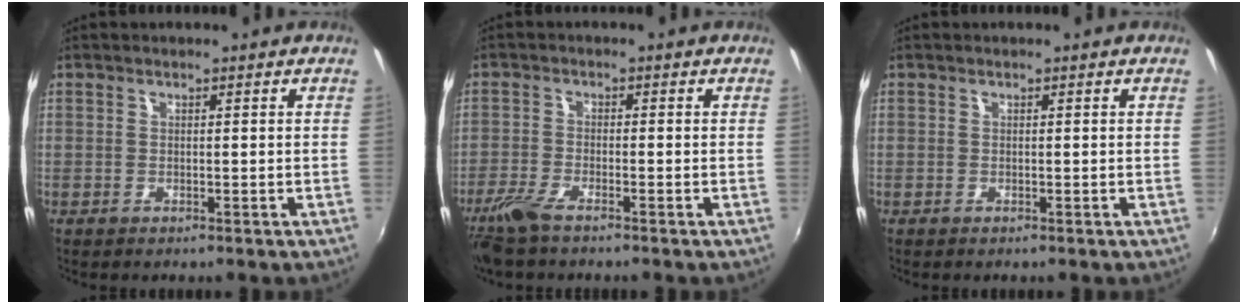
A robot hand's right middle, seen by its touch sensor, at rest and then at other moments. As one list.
[{"total": 5.4, "force": [-4.2, 1.0, 3.2], "torque": [-0.087, -0.011, -0.087]}, {"total": 0.0}]